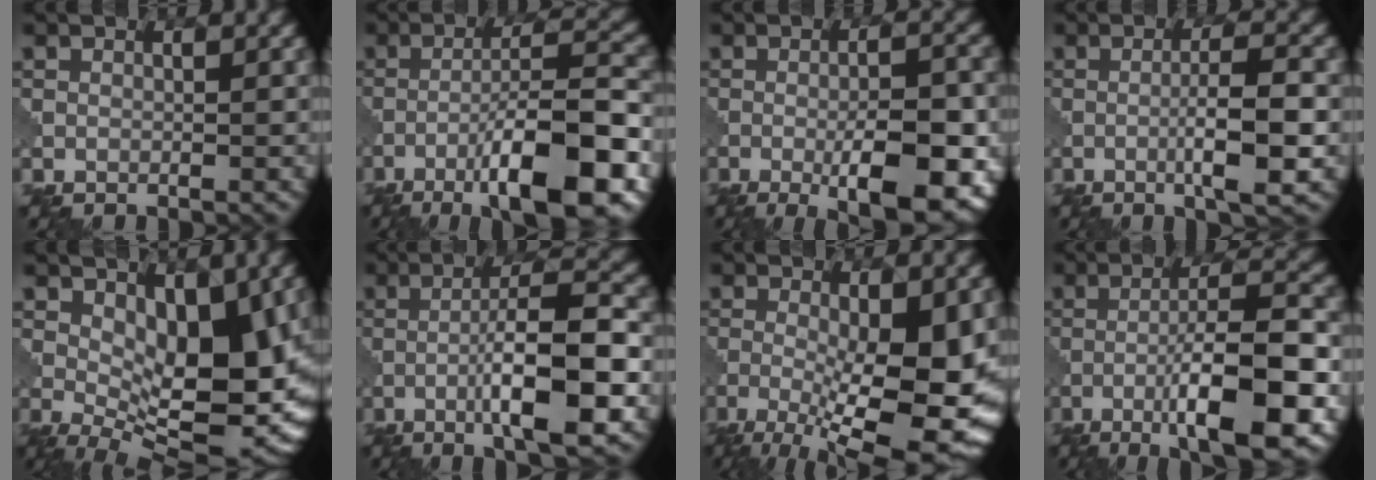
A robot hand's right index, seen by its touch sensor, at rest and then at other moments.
{"total": 10.5, "force": [-5.3, 1.7, 8.9], "torque": [-0.137, 0.020, -0.088]}
{"total": 8.8, "force": [-2.9, 2.4, 7.9], "torque": [-0.115, 0.000, -0.043]}
{"total": 5.3, "force": [-1.3, 0.6, 5.1], "torque": [-0.078, 0.007, -0.026]}
{"total": 11.0, "force": [1.3, 5.0, 9.7], "torque": [-0.130, -0.011, 0.021]}
{"total": 9.1, "force": [-2.6, 1.6, 8.5], "torque": [-0.127, 0.014, -0.052]}
{"total": 12.8, "force": [-2.9, 4.2, 11.8], "torque": [-0.186, -0.021, -0.038]}
{"total": 10.6, "force": [-4.1, 2.1, 9.6], "torque": [-0.146, 0.012, -0.072]}